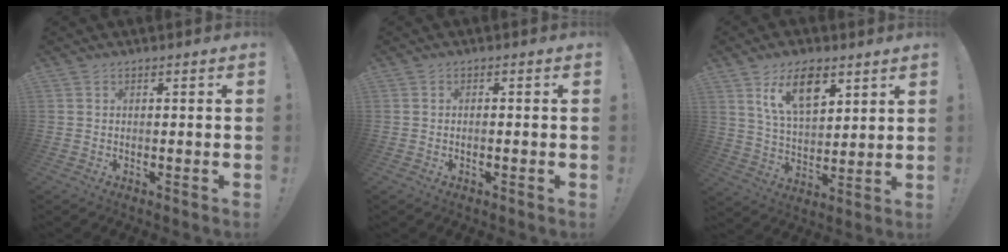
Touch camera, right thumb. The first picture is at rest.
{"total": 1.4, "force": [-1.0, 0.0, 0.9], "torque": [-0.022, 0.004, -0.017]}
{"total": 13.3, "force": [7.5, 7.2, 8.3], "torque": [-0.134, -0.028, 0.137]}